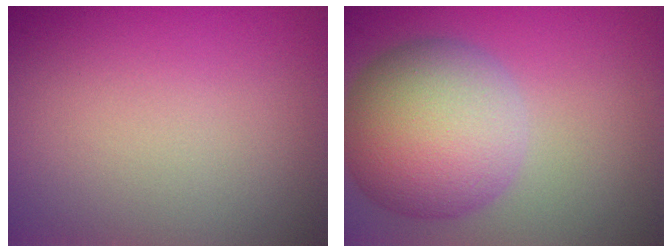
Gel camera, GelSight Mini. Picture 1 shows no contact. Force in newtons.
{"total": 9.4, "press": 9.4, "slide": 0.2}